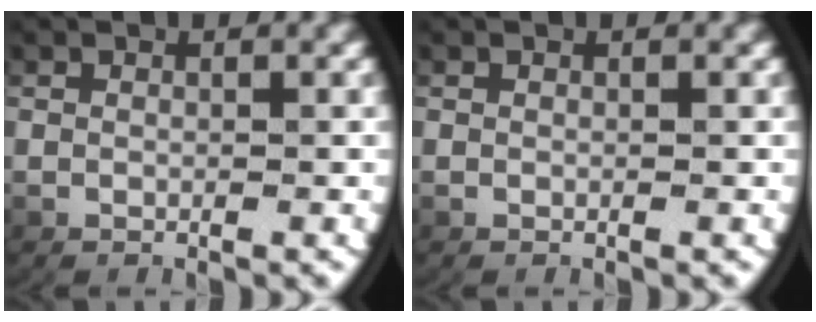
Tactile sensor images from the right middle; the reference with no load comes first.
{"total": 0.0}